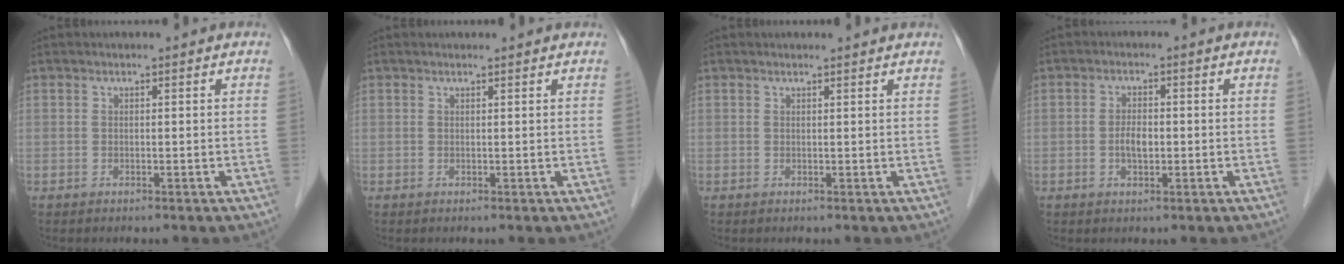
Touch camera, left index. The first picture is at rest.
{"total": 0.9, "force": [0.9, 0.1, 0.2], "torque": [-0.010, 0.003, 0.007]}
{"total": 1.8, "force": [1.8, 0.2, 0.4], "torque": [-0.011, 0.005, 0.014]}
{"total": 2.8, "force": [-1.0, 1.2, 2.4], "torque": [-0.047, -0.003, -0.017]}